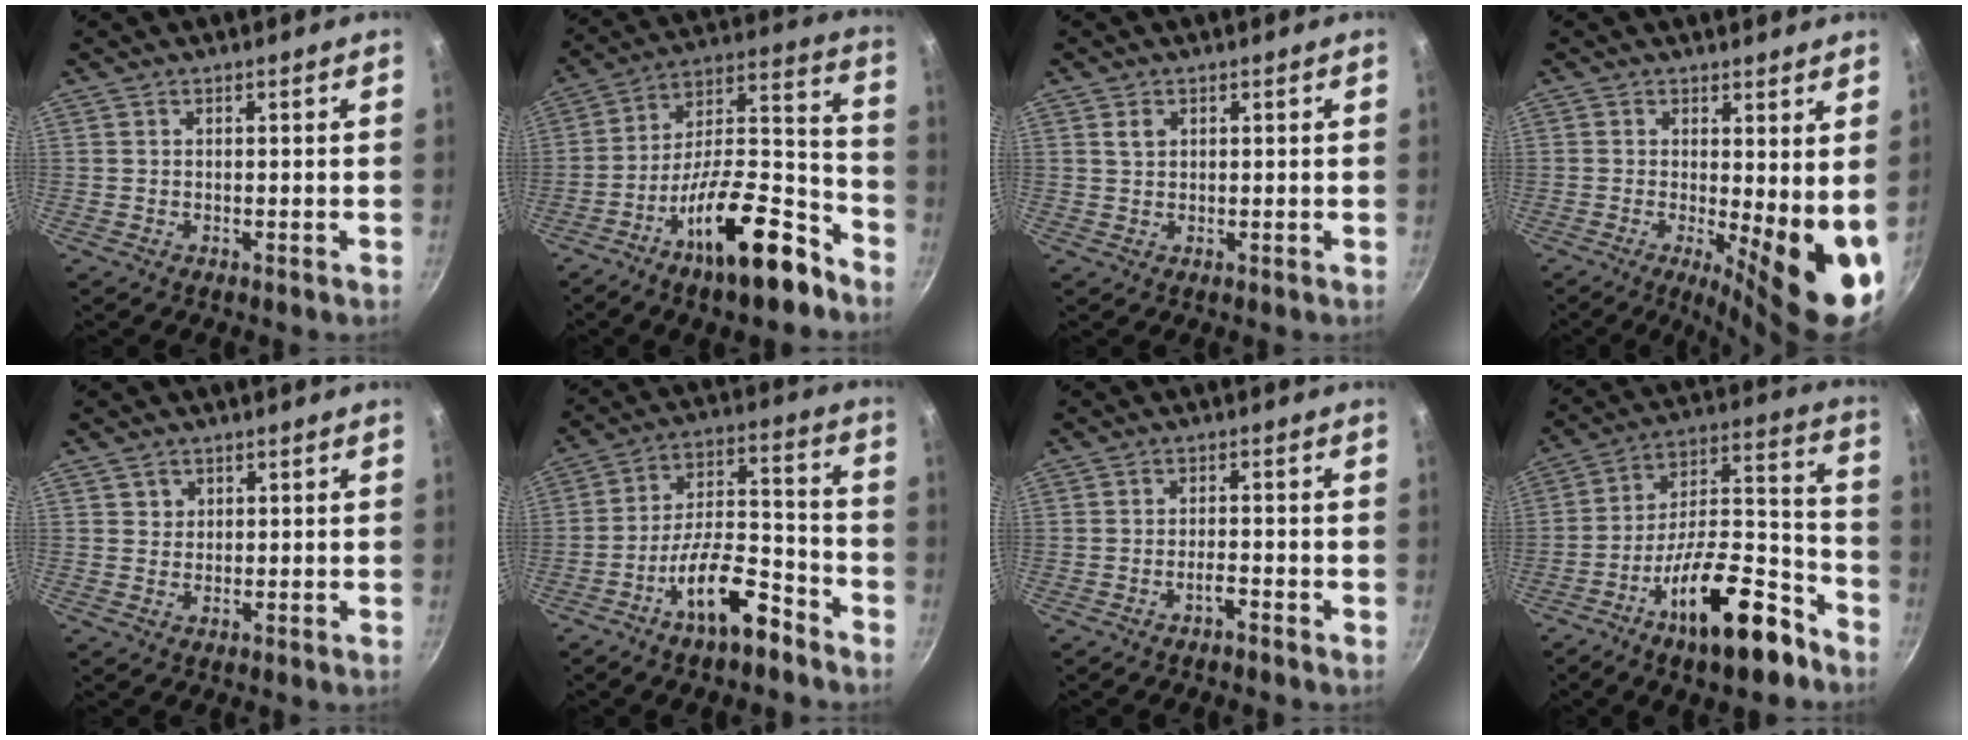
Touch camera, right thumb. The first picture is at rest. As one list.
[{"total": 21.6, "force": [-12.9, 7.6, 15.7], "torque": [-0.204, 0.106, -0.215]}, {"total": 1.8, "force": [0.7, 1.3, 1.0], "torque": [-0.014, 0.000, 0.014]}, {"total": 12.4, "force": [-0.4, 3.8, 11.8], "torque": [-0.129, -0.025, 0.001]}, {"total": 1.9, "force": [0.9, 1.7, 0.3], "torque": [0.007, 0.001, 0.011]}, {"total": 13.9, "force": [-8.4, 5.2, 9.8], "torque": [-0.142, 0.073, -0.147]}, {"total": 2.1, "force": [-1.5, 0.5, 1.3], "torque": [-0.022, 0.015, -0.027]}, {"total": 21.3, "force": [-12.3, 7.9, 15.5], "torque": [-0.203, 0.098, -0.202]}]